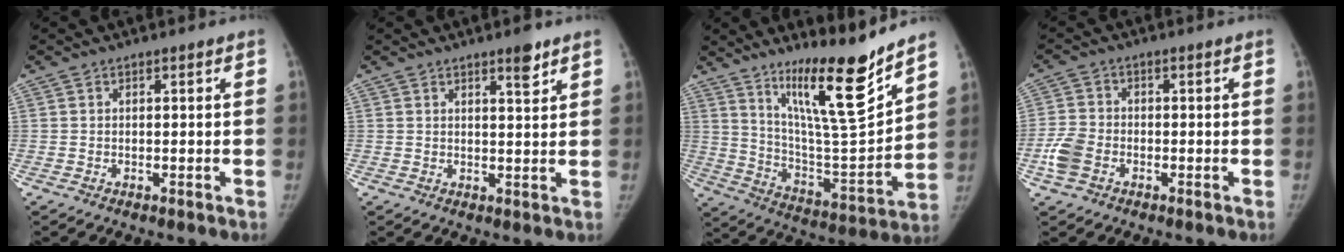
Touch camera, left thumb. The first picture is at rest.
{"total": 3.6, "force": [2.5, 0.8, 2.4], "torque": [-0.029, -0.017, 0.037]}
{"total": 19.0, "force": [13.6, 2.2, 13.0], "torque": [-0.177, -0.103, 0.239]}
{"total": 5.4, "force": [-2.2, 3.8, 3.2], "torque": [-0.072, 0.009, -0.047]}